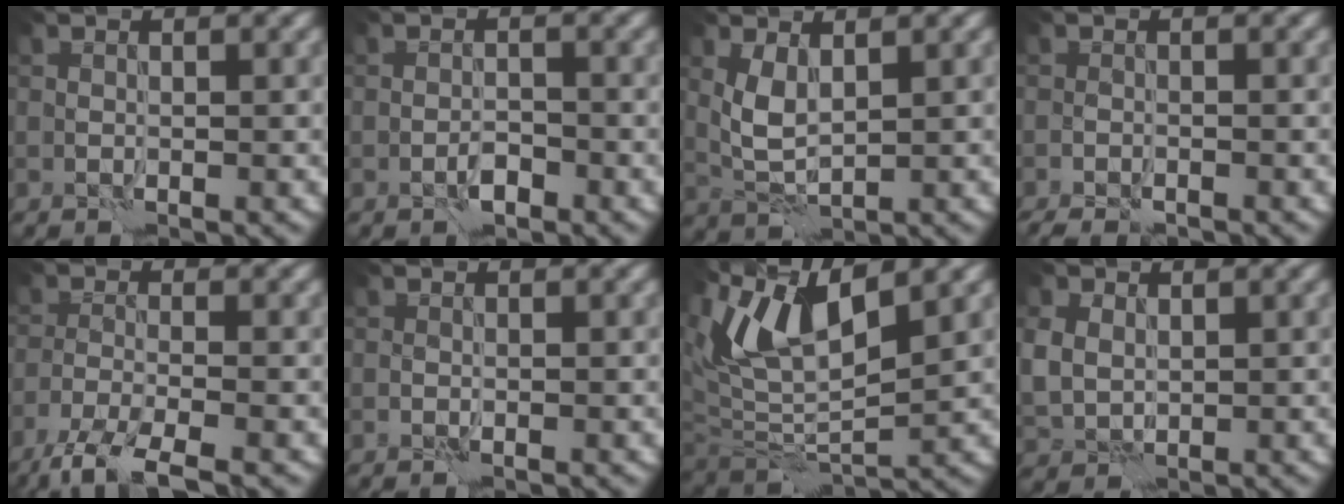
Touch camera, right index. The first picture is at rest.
{"total": 1.4, "force": [-0.9, 0.6, 0.8], "torque": [-0.011, 0.004, -0.017]}
{"total": 2.8, "force": [1.2, 1.3, 2.2], "torque": [-0.055, -0.002, 0.028]}
{"total": 2.2, "force": [-2.0, 0.6, 0.8], "torque": [-0.021, -0.002, -0.034]}
{"total": 5.2, "force": [-4.1, 1.0, 3.1], "torque": [-0.055, -0.010, -0.082]}
{"total": 0.0}
{"total": 8.5, "force": [5.3, 2.8, 6.0], "torque": [-0.122, 0.000, 0.097]}
{"total": 3.2, "force": [1.0, 2.7, 1.6], "torque": [-0.046, -0.003, 0.023]}